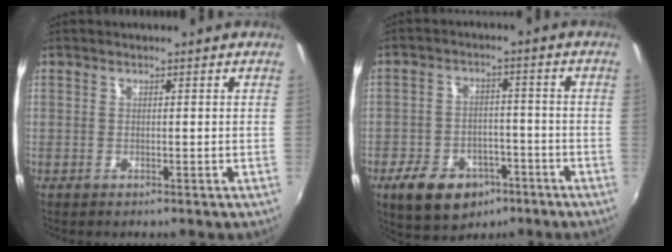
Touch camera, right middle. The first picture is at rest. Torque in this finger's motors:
{"motor_torque": [0.81, -0.75, 0.17, 0.03]}